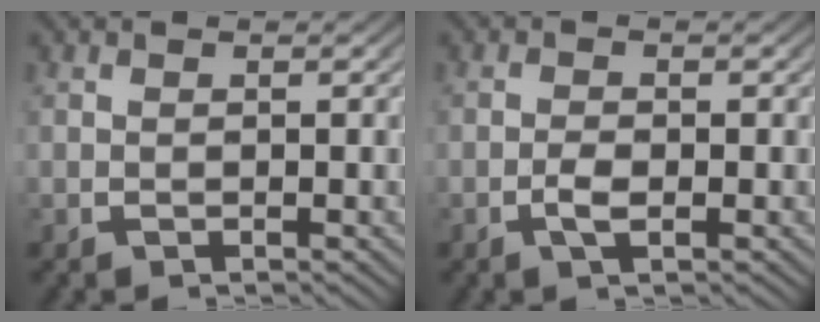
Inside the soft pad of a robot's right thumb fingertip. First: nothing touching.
{"total": 1.6, "force": [-0.6, 0.7, 1.3], "torque": [-0.030, -0.007, -0.009]}